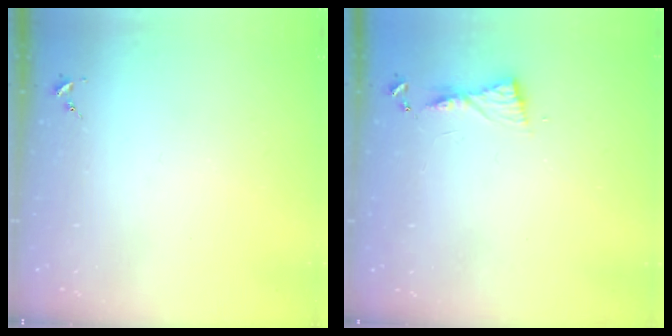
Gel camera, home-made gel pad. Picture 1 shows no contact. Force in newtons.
{"total": 5.6, "press": 5.6, "slide": 0.5}